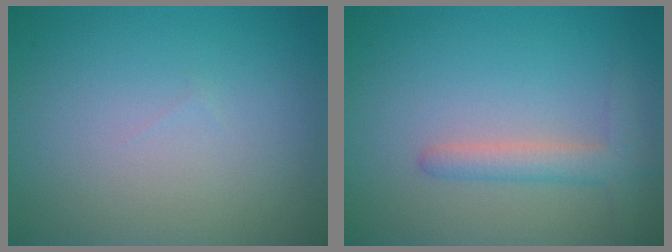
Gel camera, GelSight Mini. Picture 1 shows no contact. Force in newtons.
{"total": 2.4, "press": 2.4, "slide": 0.3}